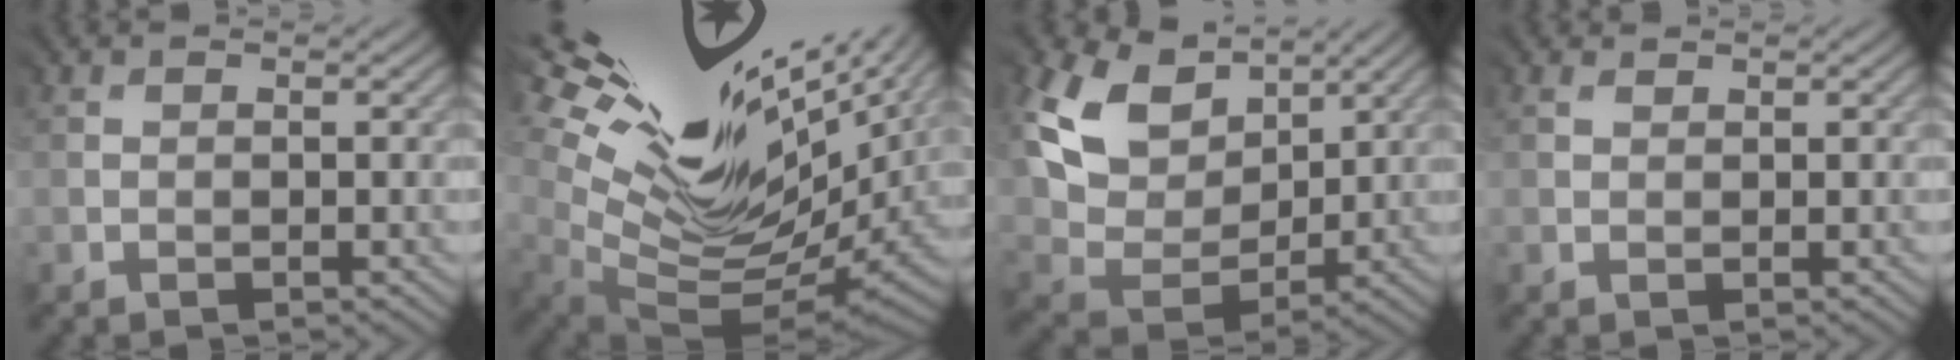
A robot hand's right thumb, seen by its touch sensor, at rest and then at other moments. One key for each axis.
{"total": 15.1, "fx": 6.2, "fy": 5.6, "fz": 12.6, "tx": -0.228, "ty": 0.017, "tz": 0.144}
{"total": 11.1, "fx": 5.8, "fy": 7.7, "fz": 5.6, "tx": -0.168, "ty": 0.013, "tz": 0.117}
{"total": 1.6, "fx": 1.5, "fy": 0.4, "fz": -0.3, "tx": -0.002, "ty": 0.002, "tz": 0.031}